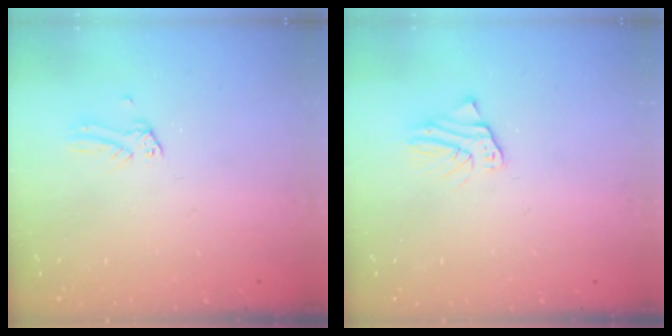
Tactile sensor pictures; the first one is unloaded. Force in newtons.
{"total": 2.6, "press": 2.6, "slide": 0.1}